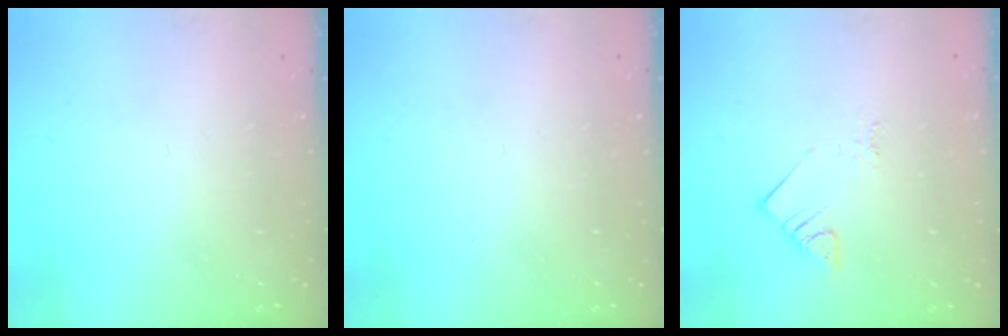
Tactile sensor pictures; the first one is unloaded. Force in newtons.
{"total": 0.0}
{"total": 3.3, "press": 3.3, "slide": 0.1}